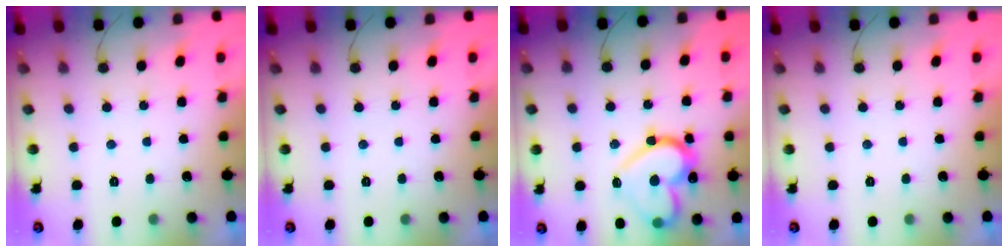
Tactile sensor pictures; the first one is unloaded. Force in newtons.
{"total": 0.0}
{"total": 19.7, "press": 19.6, "slide": 1.8}
{"total": 0.0}